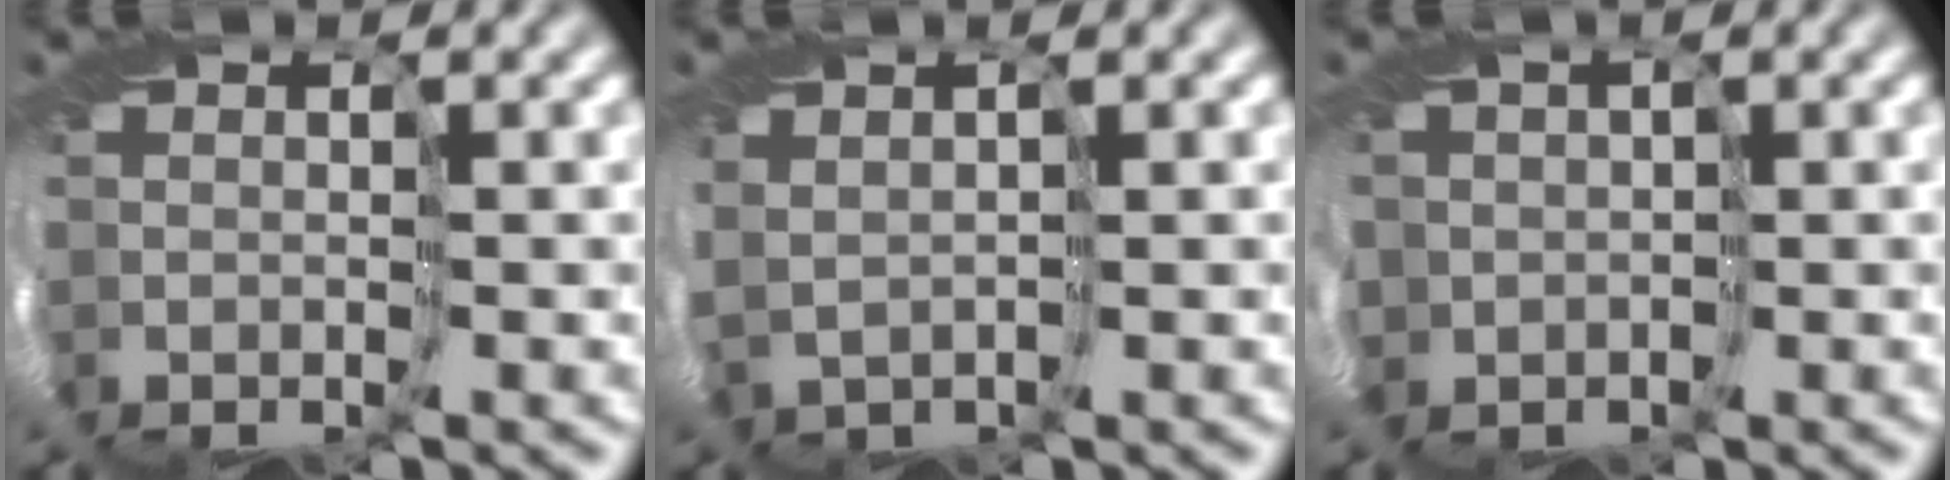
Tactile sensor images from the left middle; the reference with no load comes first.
{"total": 1.6, "force": [1.3, 0.8, 0.4], "torque": [-0.009, 0.019, 0.021]}
{"total": 7.9, "force": [-1.7, 7.4, 2.2], "torque": [-0.086, -0.020, -0.057]}